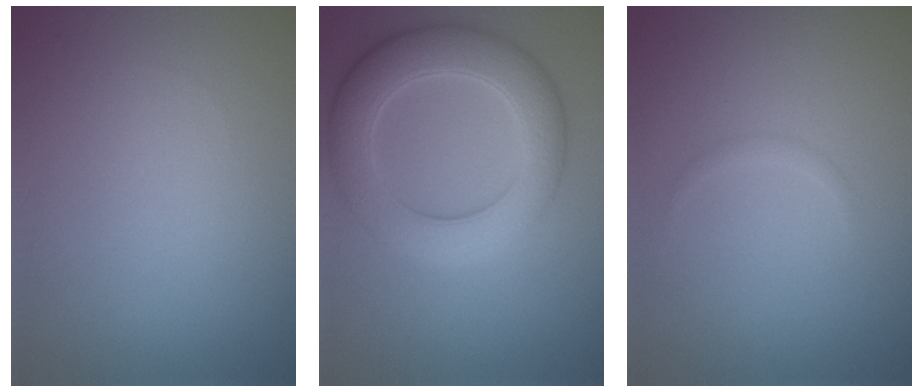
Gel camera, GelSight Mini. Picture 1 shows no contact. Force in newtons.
{"total": 7.0, "press": 7.0, "slide": 0.3}
{"total": 0.5, "press": 0.5, "slide": 0.0}